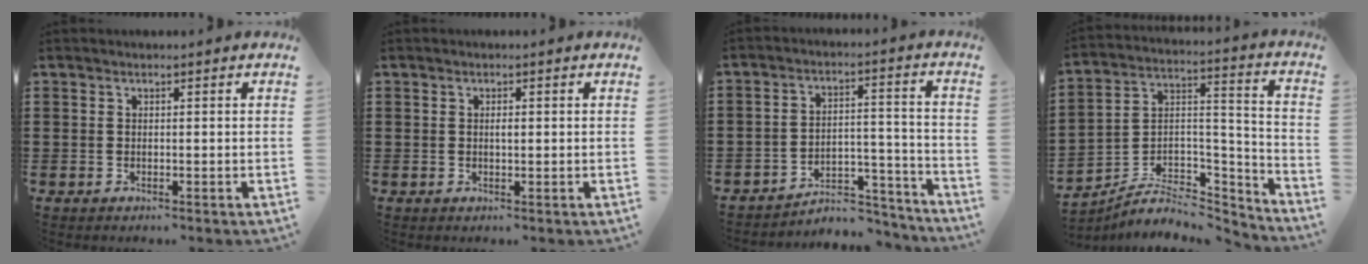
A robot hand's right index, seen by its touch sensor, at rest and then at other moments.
{"total": 1.1, "force": [0.0, 0.4, 1.0], "torque": [-0.020, 0.000, 0.000]}
{"total": 5.7, "force": [-5.2, 1.6, 1.7], "torque": [-0.027, 0.014, -0.102]}
{"total": 6.7, "force": [-5.2, 3.5, 2.2], "torque": [-0.046, 0.006, -0.101]}